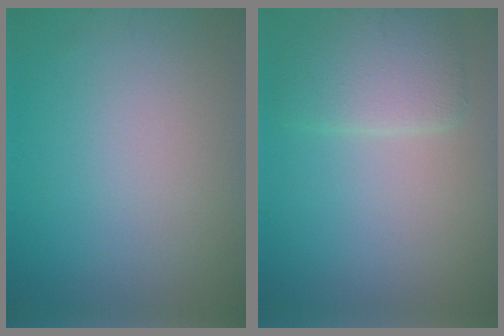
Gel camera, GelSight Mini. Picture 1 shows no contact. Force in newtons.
{"total": 3.7, "press": 3.7, "slide": 0.1}